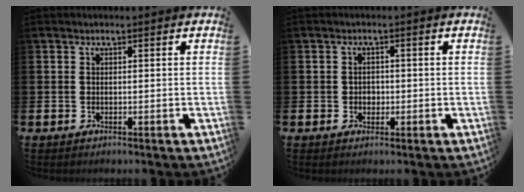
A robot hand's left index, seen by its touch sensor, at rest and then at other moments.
{"total": 1.5, "force": [0.0, 1.4, 0.6], "torque": [-0.002, 0.004, -0.005]}